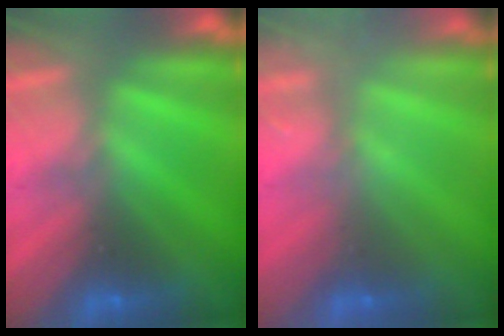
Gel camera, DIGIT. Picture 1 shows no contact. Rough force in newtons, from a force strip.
{"total": 2.5}